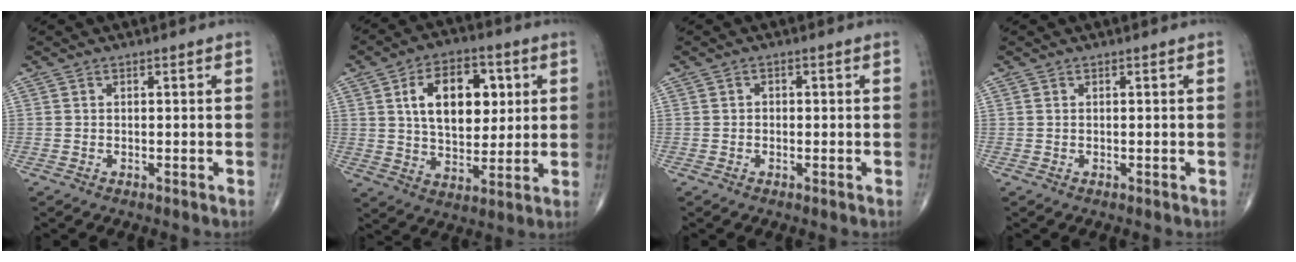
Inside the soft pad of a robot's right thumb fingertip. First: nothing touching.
{"total": 15.0, "force": [3.9, 9.0, 11.3], "torque": [-0.143, -0.006, 0.066]}
{"total": 0.8, "force": [-0.1, 0.7, 0.3], "torque": [0.000, 0.004, -0.005]}
{"total": 0.0}